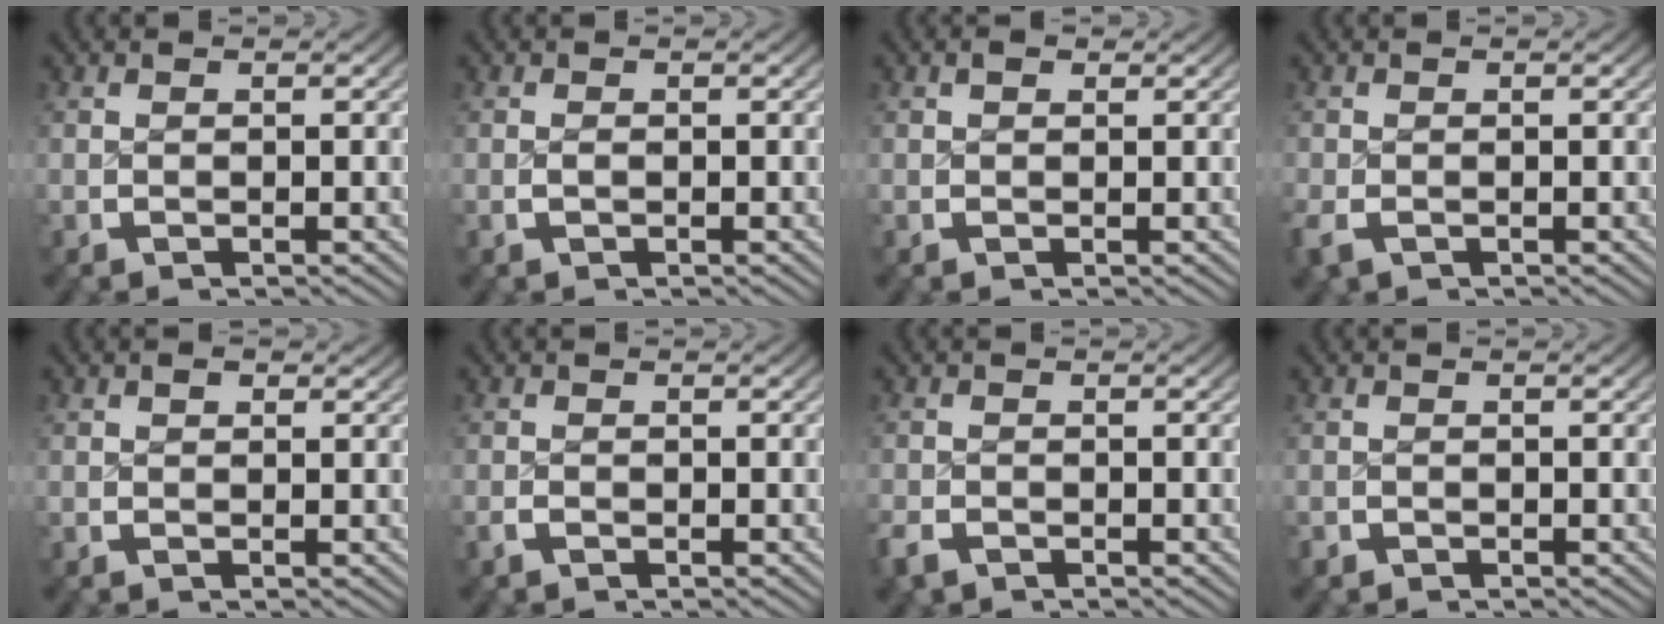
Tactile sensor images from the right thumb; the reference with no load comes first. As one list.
[{"total": 0.5, "force": [-0.3, 0.2, 0.4], "torque": [-0.015, -0.006, -0.003]}, {"total": 0.8, "force": [0.6, 0.4, 0.3], "torque": [-0.004, -0.002, 0.011]}, {"total": 1.5, "force": [-0.9, 1.1, 0.6], "torque": [-0.019, -0.009, -0.013]}, {"total": 0.9, "force": [0.6, 0.6, 0.4], "torque": [-0.005, -0.003, 0.009]}, {"total": 0.8, "force": [-0.6, 0.4, 0.2], "torque": [-0.005, -0.003, -0.014]}, {"total": 1.7, "force": [-1.4, 1.0, 0.3], "torque": [-0.007, -0.007, -0.028]}, {"total": 0.8, "force": [-0.7, 0.4, -0.1], "torque": [0.002, -0.006, -0.013]}]